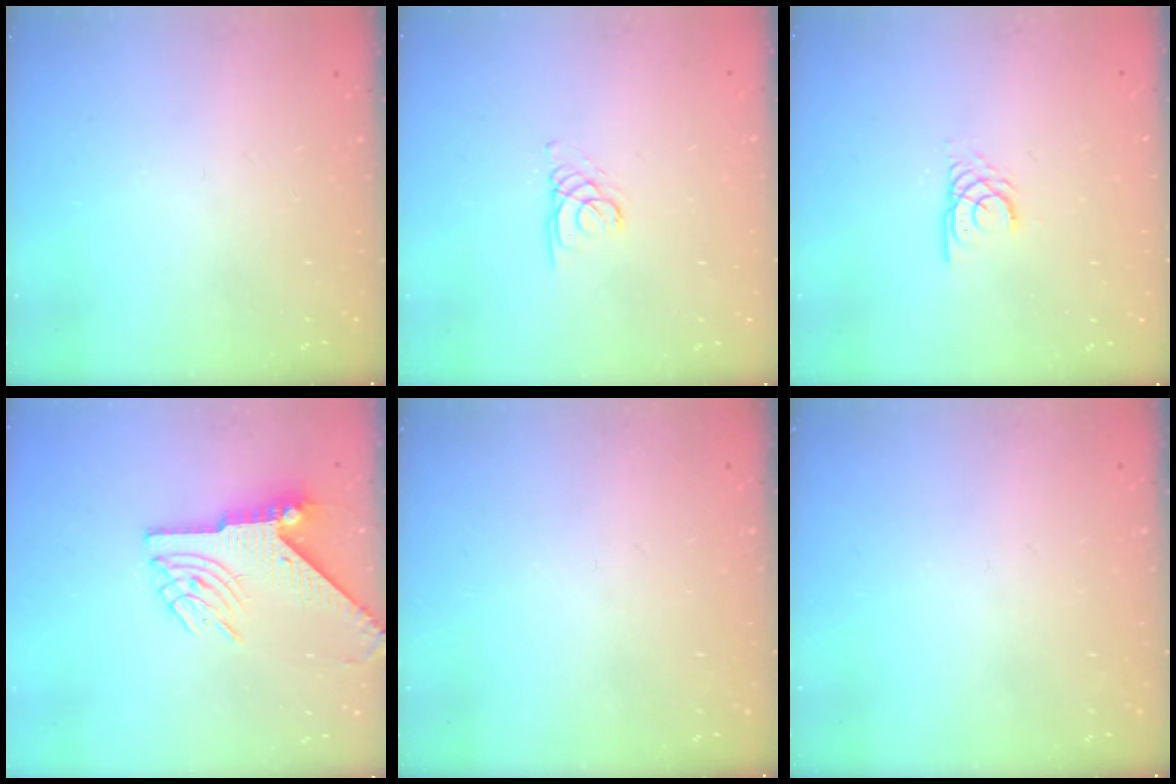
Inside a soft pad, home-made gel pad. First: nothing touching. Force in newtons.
{"total": 1.4, "press": 1.3, "slide": 0.1}
{"total": 2.3, "press": 2.3, "slide": 0.1}
{"total": 8.0, "press": 7.9, "slide": 1.2}
{"total": 0.0}
{"total": 0.0}